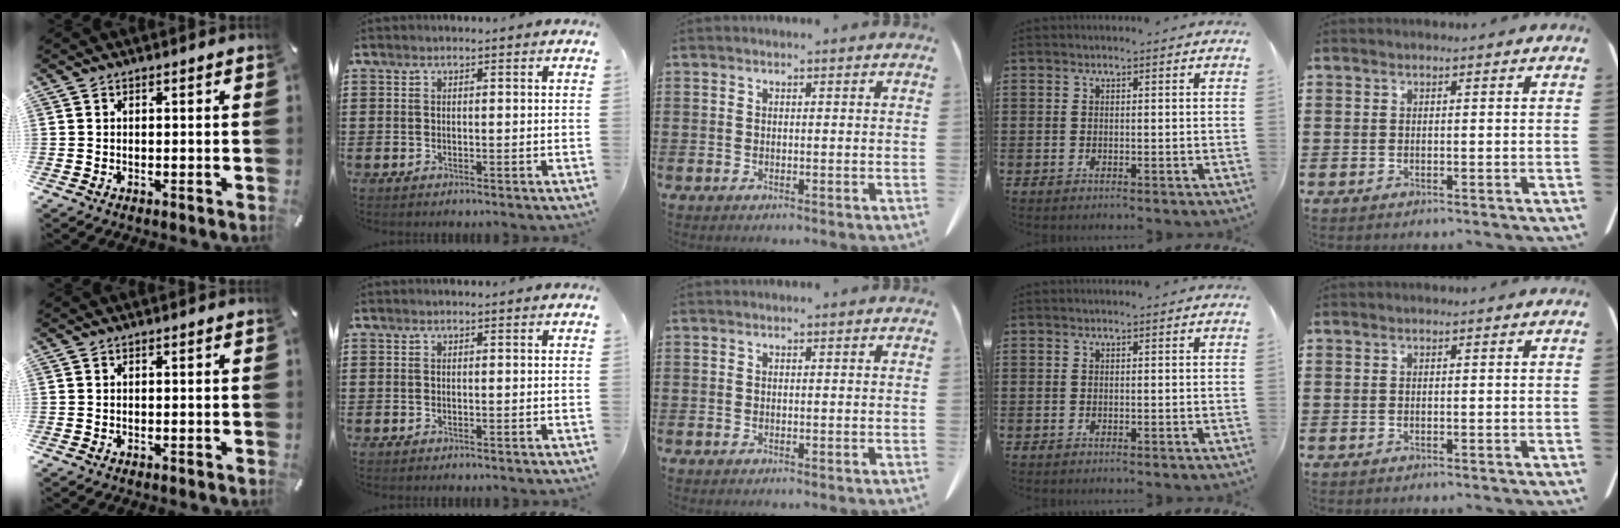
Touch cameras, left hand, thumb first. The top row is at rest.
{}